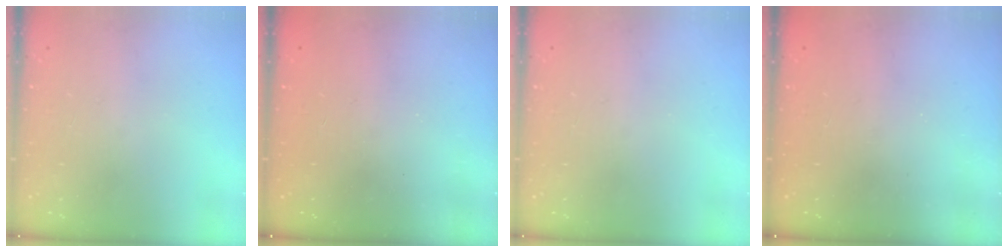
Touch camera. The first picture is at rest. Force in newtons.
{"total": 2.3, "press": 2.2, "slide": 0.8}
{"total": 0.0}
{"total": 2.4, "press": 2.3, "slide": 0.7}